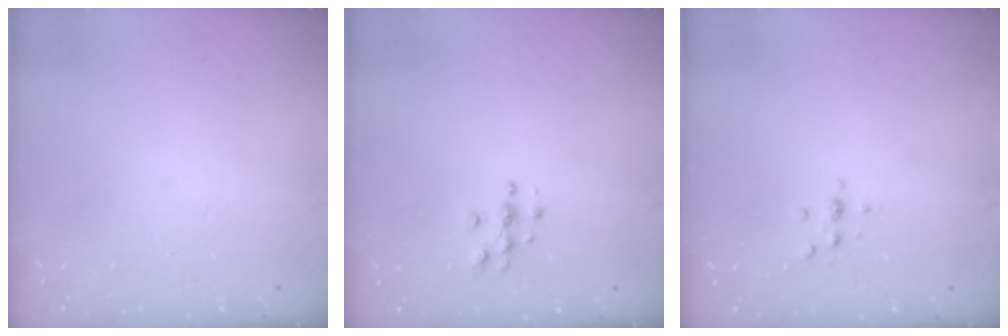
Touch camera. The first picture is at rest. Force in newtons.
{"total": 3.6, "press": 3.6, "slide": 0.4}
{"total": 2.4, "press": 2.4, "slide": 0.3}